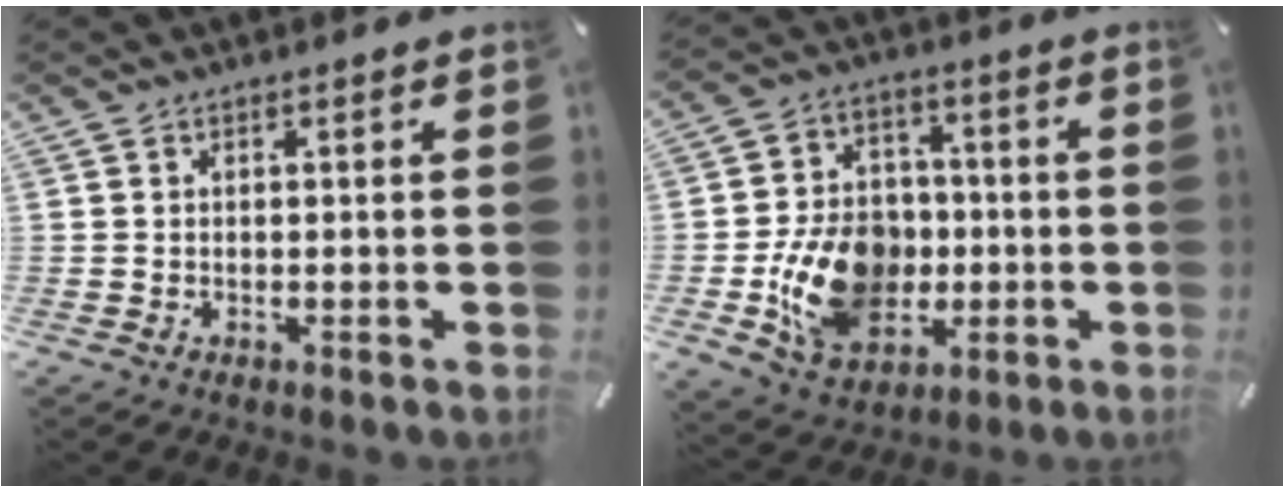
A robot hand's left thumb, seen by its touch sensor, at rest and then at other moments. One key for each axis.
{"total": 16.2, "fx": -3.4, "fy": 12.5, "fz": 9.7, "tx": -0.189, "ty": 0.017, "tz": -0.054}